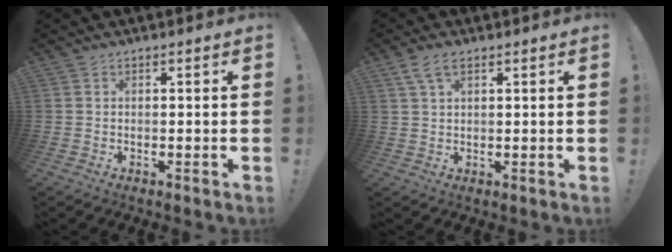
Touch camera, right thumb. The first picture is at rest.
{"total": 5.3, "force": [2.8, 2.6, 3.7], "torque": [-0.067, -0.002, 0.054]}